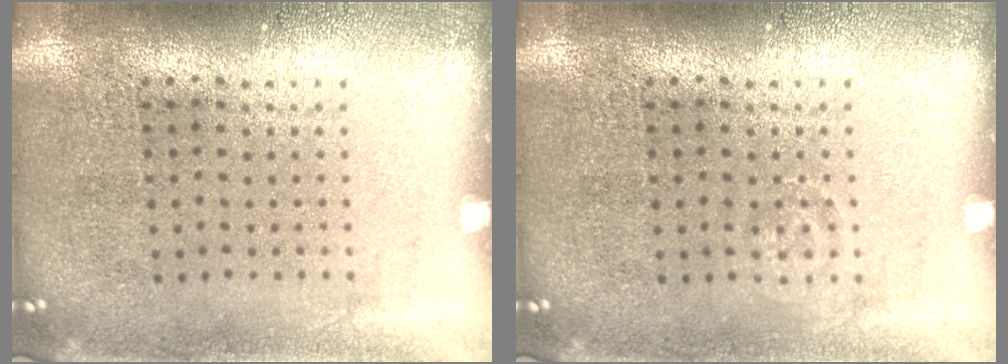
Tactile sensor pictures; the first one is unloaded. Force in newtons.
{"total": 0.8, "press": 0.7, "slide": 0.1}